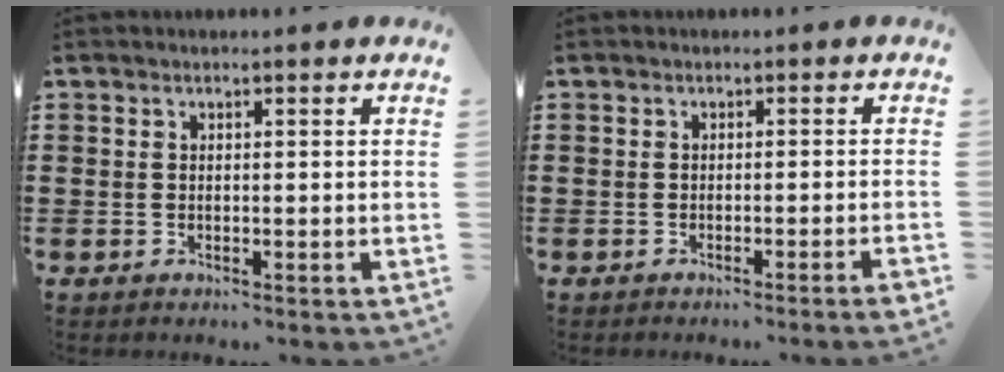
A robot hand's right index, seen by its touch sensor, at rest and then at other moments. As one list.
[{"total": 1.2, "force": [-0.8, -0.3, 0.9], "torque": [-0.016, -0.005, -0.015]}]